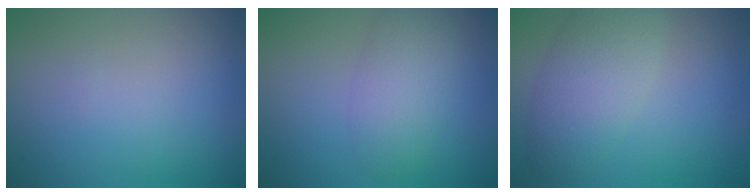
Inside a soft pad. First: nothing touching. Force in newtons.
{"total": 3.5, "press": 3.5, "slide": 0.2}
{"total": 4.7, "press": 4.7, "slide": 0.1}